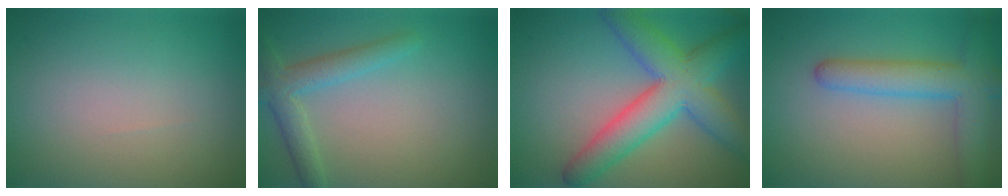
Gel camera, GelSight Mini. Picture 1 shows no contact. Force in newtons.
{"total": 2.9, "press": 2.9, "slide": 0.2}
{"total": 8.0, "press": 8.0, "slide": 0.3}
{"total": 5.3, "press": 5.3, "slide": 0.2}